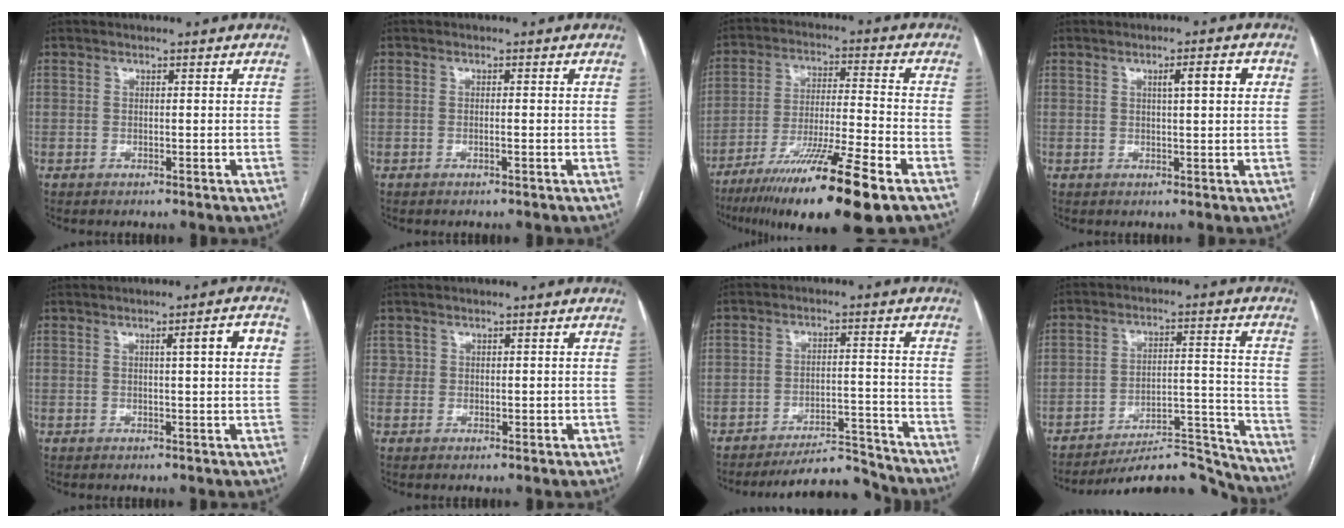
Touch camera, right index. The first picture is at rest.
{"total": 0.5, "force": [-0.2, -0.1, 0.5], "torque": [-0.011, 0.003, -0.001]}
{"total": 17.7, "force": [-11.3, -0.1, 13.6], "torque": [-0.218, -0.040, -0.192]}
{"total": 3.7, "force": [1.2, 0.4, 3.5], "torque": [-0.053, 0.008, 0.018]}
{"total": 4.4, "force": [1.1, 0.0, 4.3], "torque": [-0.056, 0.008, 0.015]}
{"total": 1.5, "force": [0.3, 1.4, 0.4], "torque": [-0.004, 0.003, 0.009]}
{"total": 8.2, "force": [-8.1, 0.9, 0.3], "torque": [0.005, 0.023, -0.125]}
{"total": 13.8, "force": [-13.7, 1.1, 1.3], "torque": [0.004, 0.051, -0.203]}